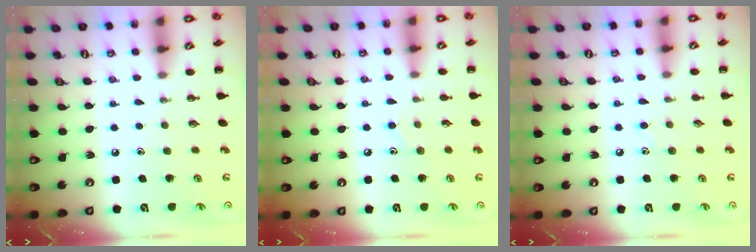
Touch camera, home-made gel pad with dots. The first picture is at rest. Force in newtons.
{"total": 5.9, "press": 5.5, "slide": 2.1}
{"total": 4.5, "press": 4.3, "slide": 1.4}